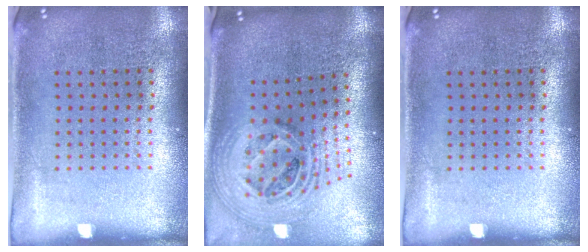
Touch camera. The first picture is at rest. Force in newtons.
{"total": 2.6, "press": 1.8, "slide": 1.9}
{"total": 0.0}